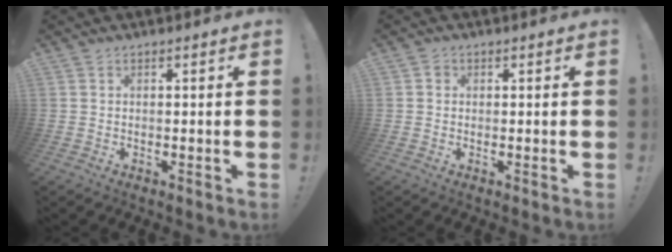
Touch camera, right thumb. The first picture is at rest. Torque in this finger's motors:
{"motor_torque": [0.04, -0.06, -0.03, 0.13, 0.00]}